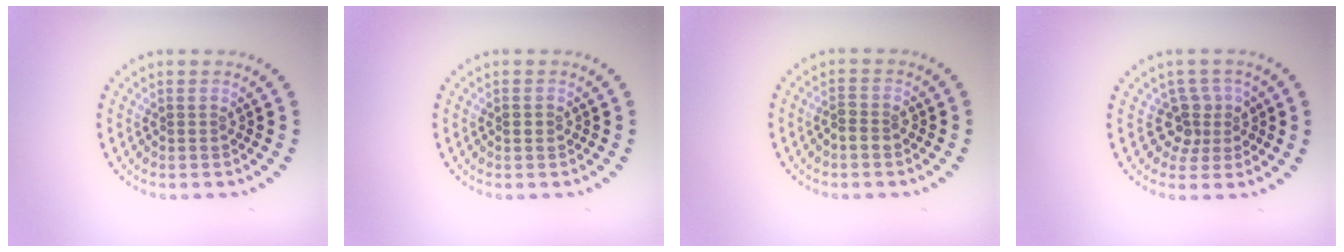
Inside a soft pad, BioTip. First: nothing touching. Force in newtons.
{"total": 1.1, "press": 1.1, "slide": 0.0}
{"total": 1.4, "press": 1.2, "slide": 0.6}
{"total": 2.8, "press": 2.0, "slide": 1.9}